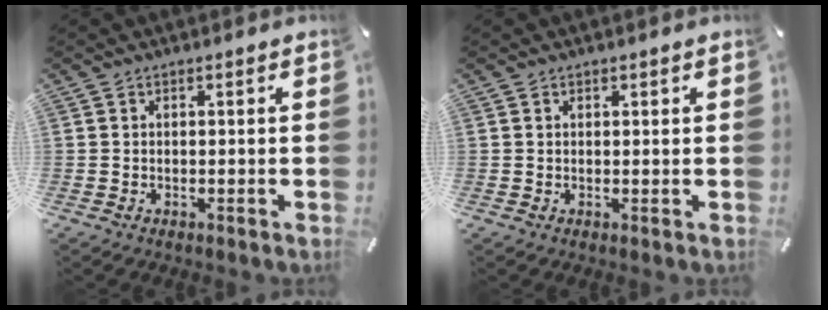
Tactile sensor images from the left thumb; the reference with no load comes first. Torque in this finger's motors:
{"motor_torque": [-0.16, -0.39, -0.22, 0.22, -0.05]}